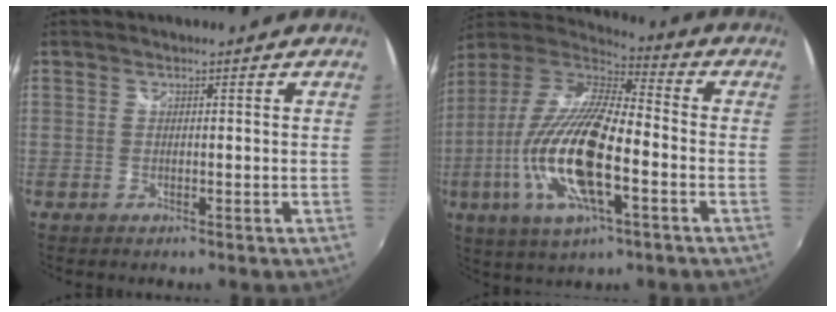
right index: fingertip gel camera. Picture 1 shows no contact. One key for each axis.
{"total": 20.8, "fx": -6.0, "fy": 6.5, "fz": 18.9, "tx": -0.382, "ty": -0.020, "tz": -0.119}